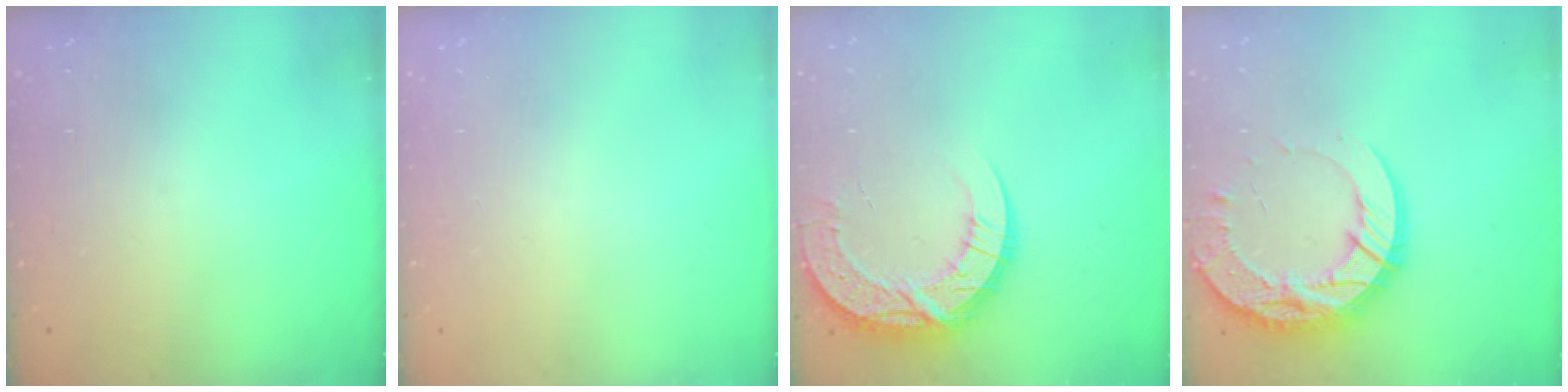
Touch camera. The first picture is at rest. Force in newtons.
{"total": 0.0}
{"total": 13.2, "press": 13.2, "slide": 1.0}
{"total": 18.0, "press": 17.9, "slide": 1.6}